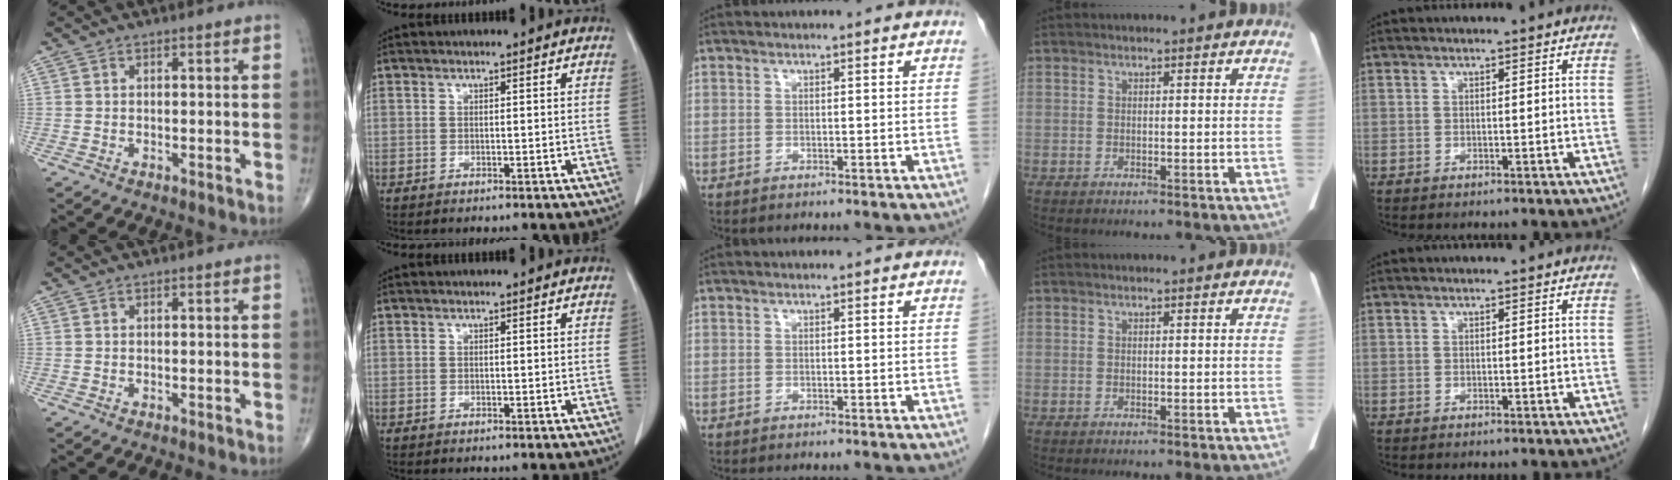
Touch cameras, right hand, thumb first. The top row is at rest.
{}